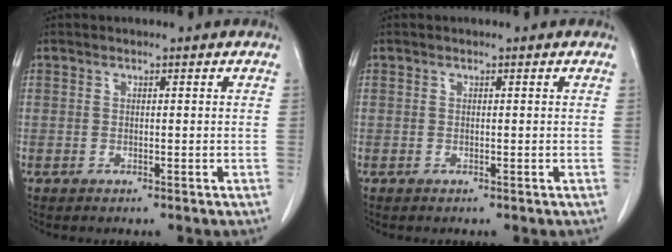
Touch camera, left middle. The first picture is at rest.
{"total": 0.0}